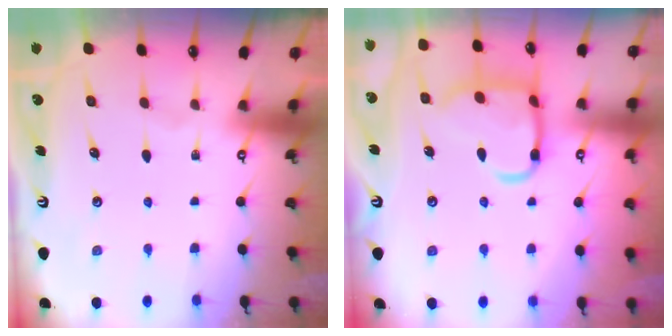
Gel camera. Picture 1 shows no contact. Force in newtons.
{"total": 13.8, "press": 13.8, "slide": 1.0}